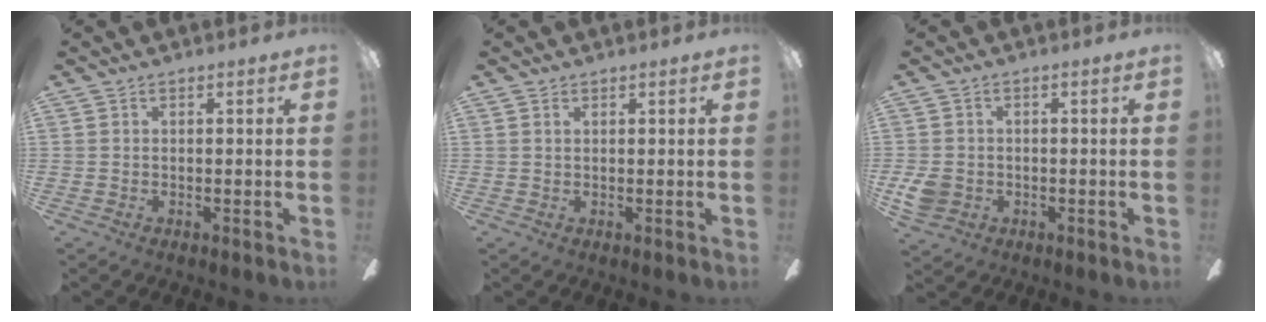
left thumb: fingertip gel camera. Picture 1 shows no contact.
{"total": 0.9, "force": [0.6, 0.5, 0.5], "torque": [-0.011, 0.002, 0.010]}
{"total": 5.2, "force": [-1.1, 4.4, 2.5], "torque": [-0.056, 0.006, -0.021]}